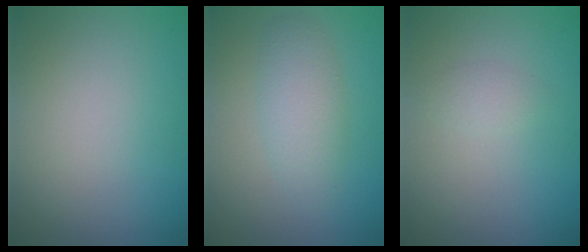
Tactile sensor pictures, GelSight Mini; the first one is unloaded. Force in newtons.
{"total": 2.9, "press": 2.9, "slide": 0.1}
{"total": 0.9, "press": 0.9, "slide": 0.0}